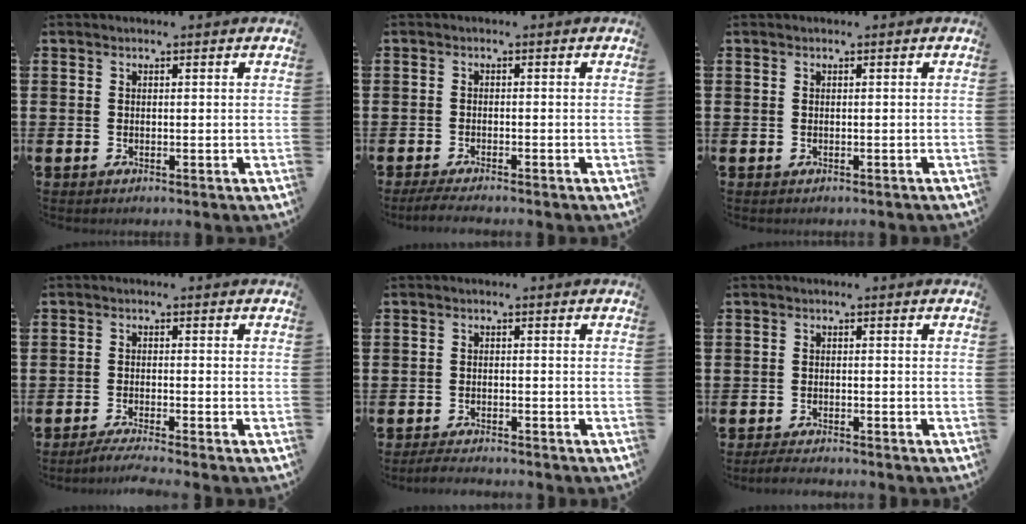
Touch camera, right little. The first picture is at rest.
{"total": 1.7, "force": [-1.4, 0.1, 0.9], "torque": [-0.016, 0.001, -0.027]}
{"total": 0.0}
{"total": 2.2, "force": [-1.8, -0.1, 1.2], "torque": [-0.018, 0.000, -0.034]}
{"total": 1.8, "force": [-1.7, 0.1, 0.3], "torque": [-0.008, 0.005, -0.035]}
{"total": 1.5, "force": [-1.5, 0.0, 0.4], "torque": [-0.009, 0.003, -0.029]}